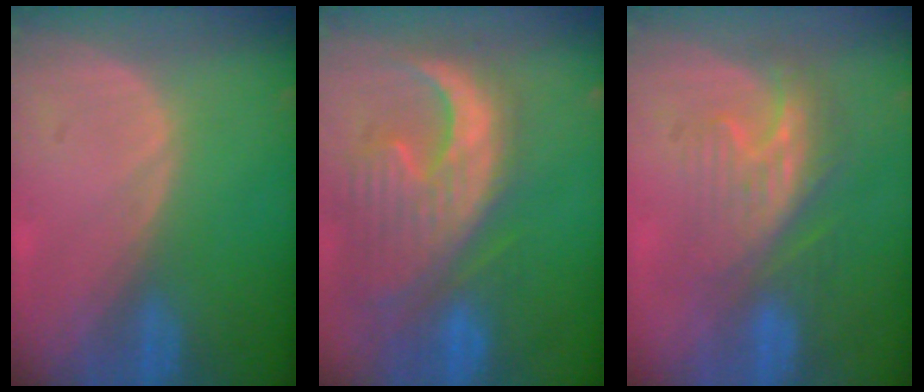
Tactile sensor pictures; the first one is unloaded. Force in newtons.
{"total": 13.5, "press": 11.4, "slide": 7.2}
{"total": 8.6, "press": 7.6, "slide": 4.0}